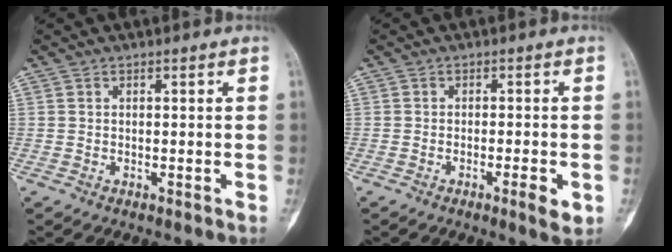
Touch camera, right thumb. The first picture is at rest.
{"total": 3.7, "force": [-1.4, 0.7, 3.4], "torque": [-0.051, -0.001, -0.021]}